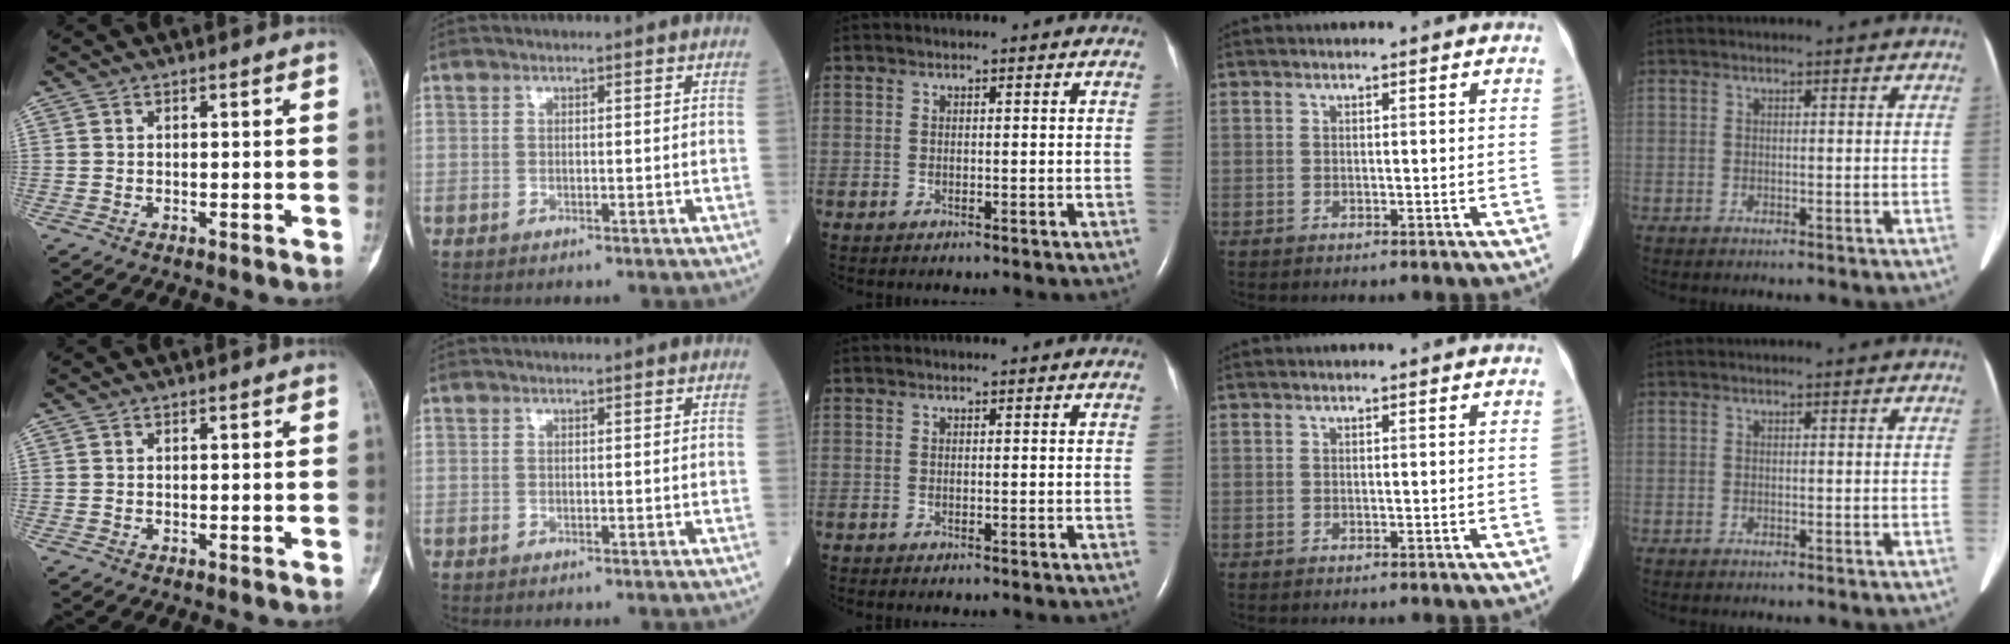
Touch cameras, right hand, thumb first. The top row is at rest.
{}